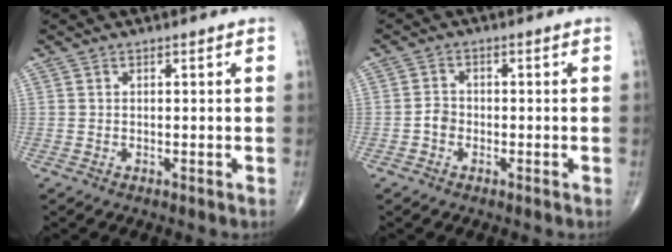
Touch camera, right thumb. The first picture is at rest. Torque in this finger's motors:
{"motor_torque": [0.12, 0.06, 0.32, -0.13, -0.01]}